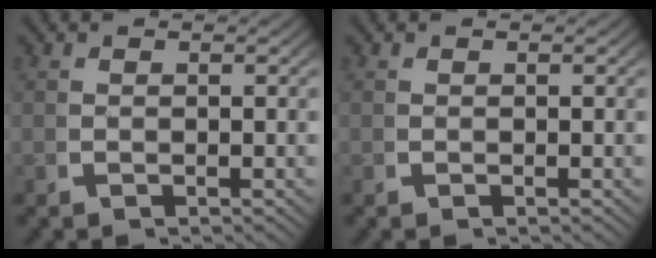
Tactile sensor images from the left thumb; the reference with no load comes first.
{"total": 0.0}